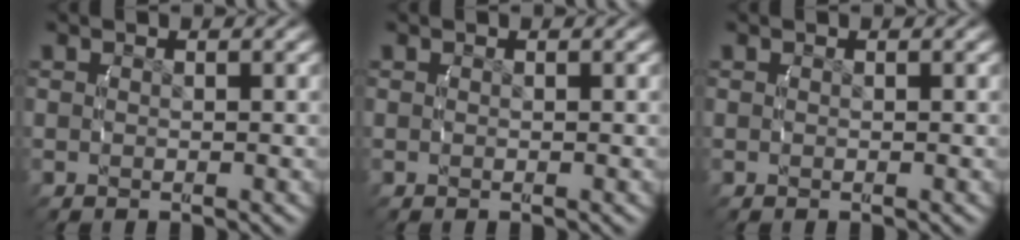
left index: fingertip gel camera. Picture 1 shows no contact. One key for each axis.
{"total": 0.0}
{"total": 0.0}